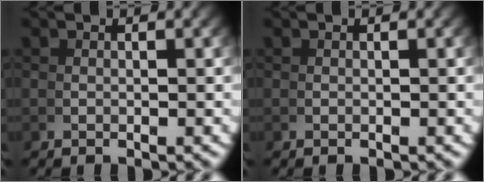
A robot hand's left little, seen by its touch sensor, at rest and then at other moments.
{"total": 0.0}